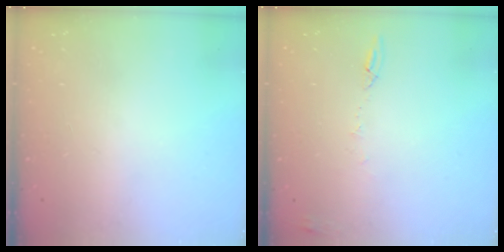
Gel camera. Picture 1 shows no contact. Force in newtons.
{"total": 5.2, "press": 5.1, "slide": 0.7}